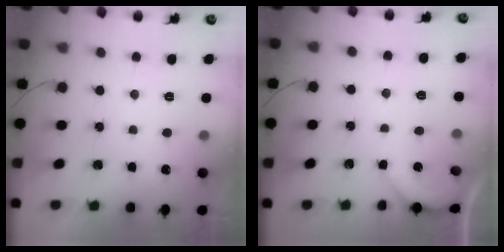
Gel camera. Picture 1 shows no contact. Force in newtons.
{"total": 1.6, "press": 1.6, "slide": 0.3}